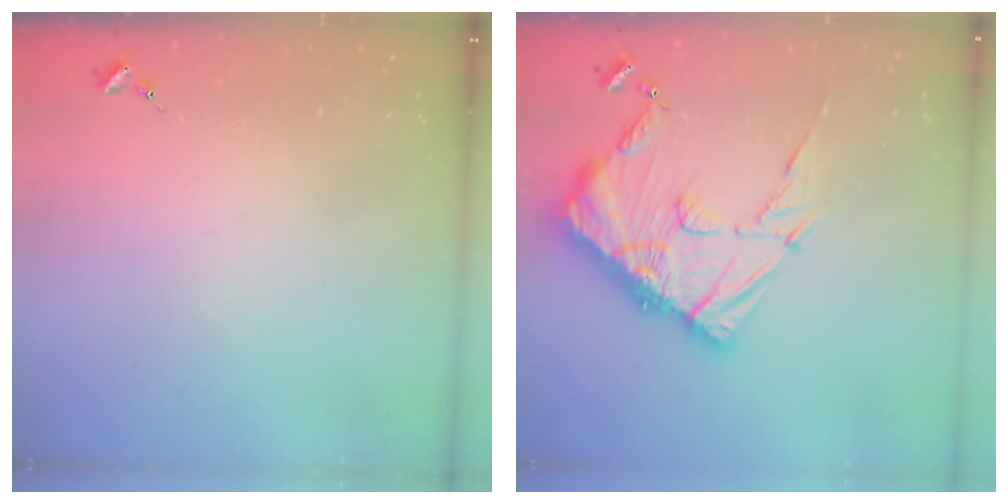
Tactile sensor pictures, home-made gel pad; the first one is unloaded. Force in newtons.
{"total": 18.0, "press": 17.9, "slide": 1.6}